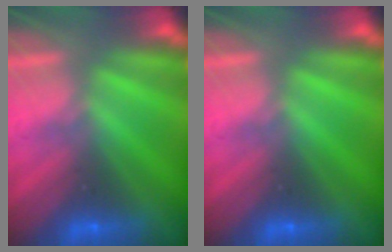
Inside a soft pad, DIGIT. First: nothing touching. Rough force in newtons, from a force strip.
{"total": 0.0}